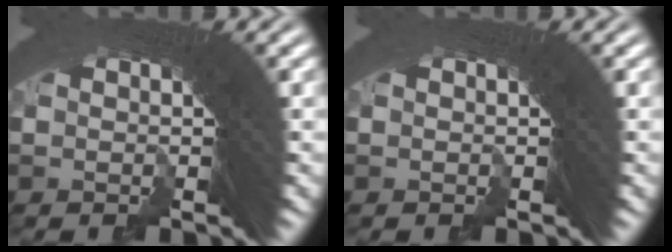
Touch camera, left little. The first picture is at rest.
{"total": 0.0}